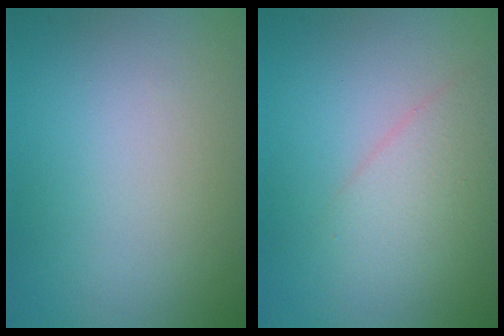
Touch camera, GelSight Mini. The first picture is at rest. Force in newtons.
{"total": 2.3, "press": 2.3, "slide": 0.2}